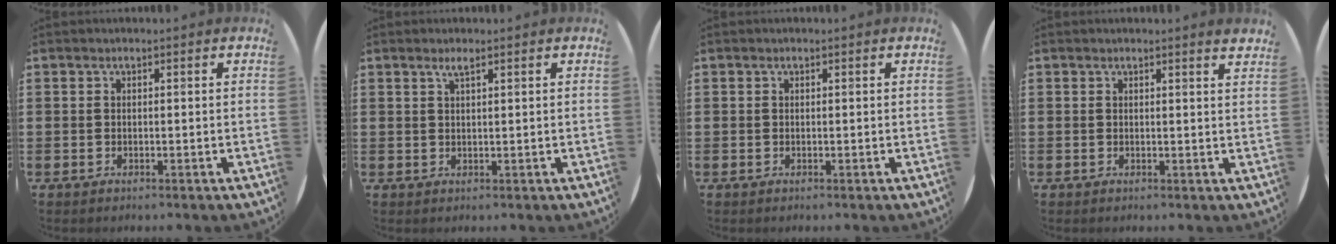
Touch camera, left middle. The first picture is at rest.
{"total": 1.5, "force": [1.0, 0.1, 1.1], "torque": [-0.023, 0.003, 0.017]}
{"total": 0.0}
{"total": 1.0, "force": [1.0, -0.3, 0.3], "torque": [0.005, -0.007, 0.016]}